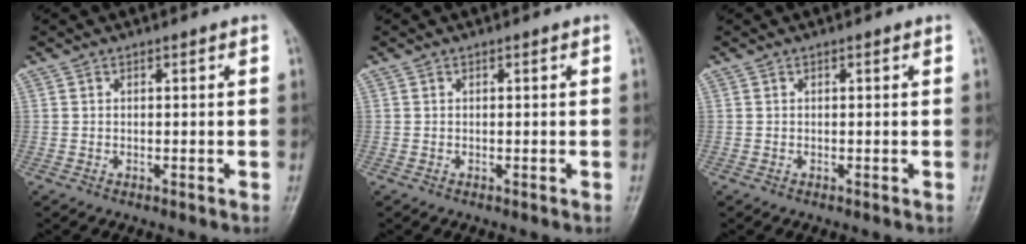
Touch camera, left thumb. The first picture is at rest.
{"total": 0.0}
{"total": 0.0}